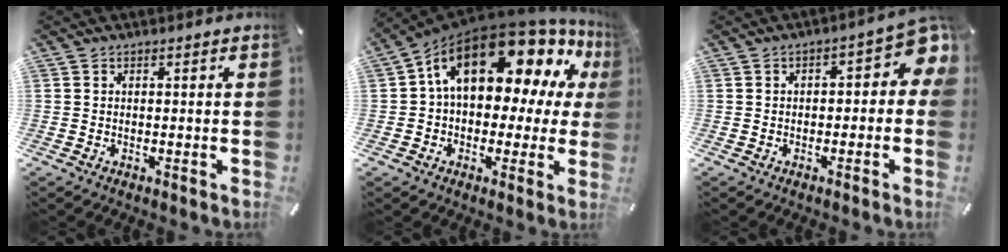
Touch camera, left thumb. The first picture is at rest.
{"total": 21.6, "force": [9.4, 12.1, 15.2], "torque": [-0.249, -0.064, 0.161]}
{"total": 6.9, "force": [1.3, 3.6, 5.7], "torque": [-0.069, -0.017, 0.015]}